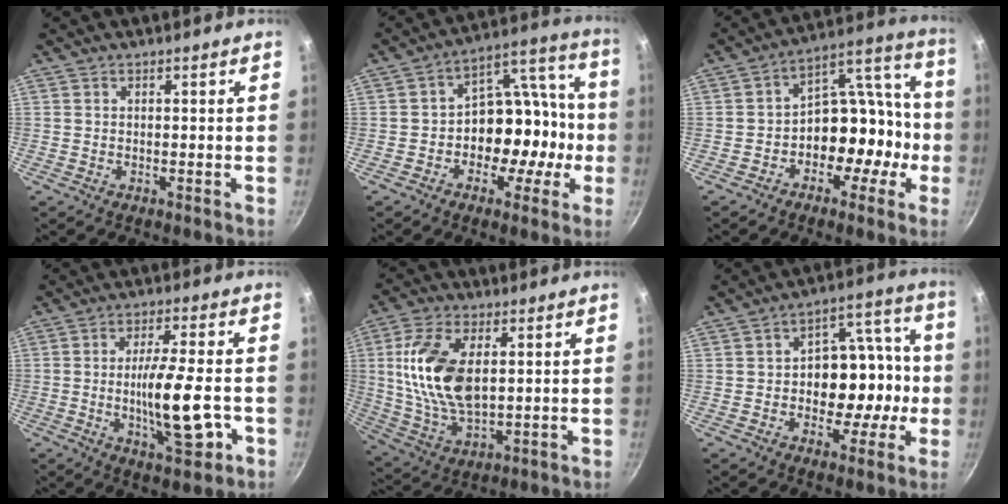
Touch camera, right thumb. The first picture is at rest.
{"total": 14.6, "force": [-3.5, 10.6, 9.5], "torque": [-0.077, 0.073, -0.052]}
{"total": 14.2, "force": [-4.4, 10.1, 9.0], "torque": [-0.061, 0.090, -0.064]}
{"total": 12.6, "force": [-2.9, 3.7, 11.7], "torque": [-0.184, 0.010, -0.046]}
{"total": 16.0, "force": [2.9, 8.8, 13.1], "torque": [-0.241, -0.010, 0.062]}
{"total": 14.7, "force": [-2.3, 10.2, 10.4], "torque": [-0.091, 0.052, -0.033]}